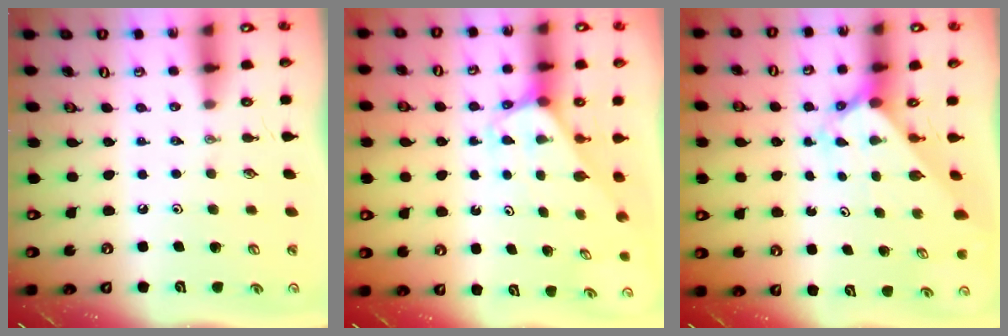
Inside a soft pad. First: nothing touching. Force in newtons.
{"total": 2.4, "press": 2.4, "slide": 0.2}
{"total": 2.2, "press": 2.2, "slide": 0.2}